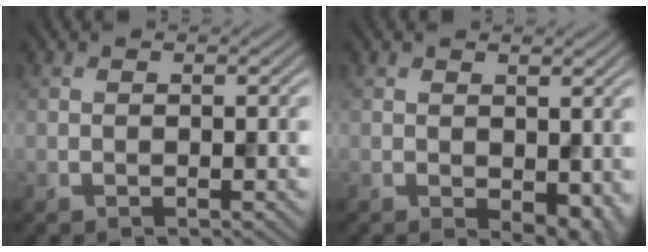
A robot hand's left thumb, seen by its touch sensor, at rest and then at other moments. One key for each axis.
{"total": 4.4, "fx": -0.8, "fy": 2.6, "fz": 3.4, "tx": -0.048, "ty": -0.019, "tz": -0.002}